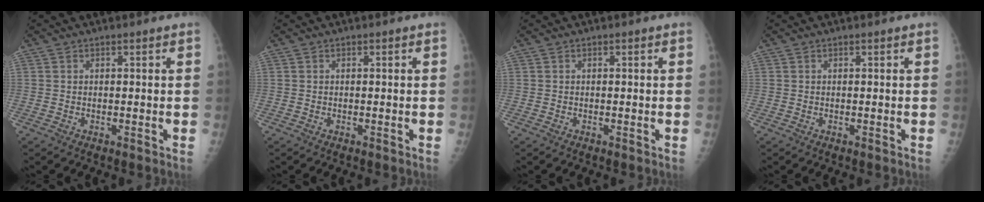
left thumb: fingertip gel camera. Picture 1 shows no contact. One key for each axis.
{"total": 0.0}
{"total": 0.0}
{"total": 0.0}